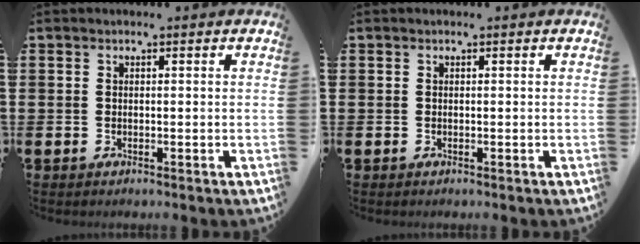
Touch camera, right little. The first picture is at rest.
{"total": 0.0}